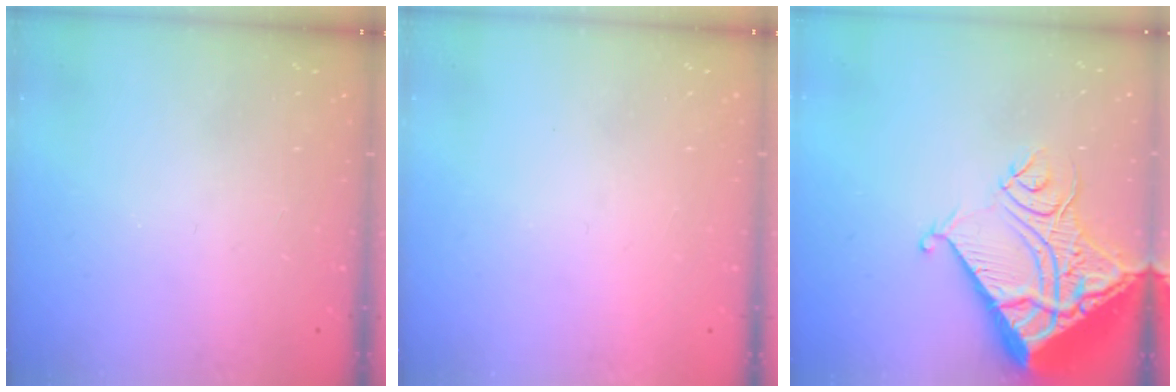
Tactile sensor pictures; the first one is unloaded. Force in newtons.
{"total": 1.5, "press": 1.5, "slide": 0.1}
{"total": 19.5, "press": 19.4, "slide": 2.7}